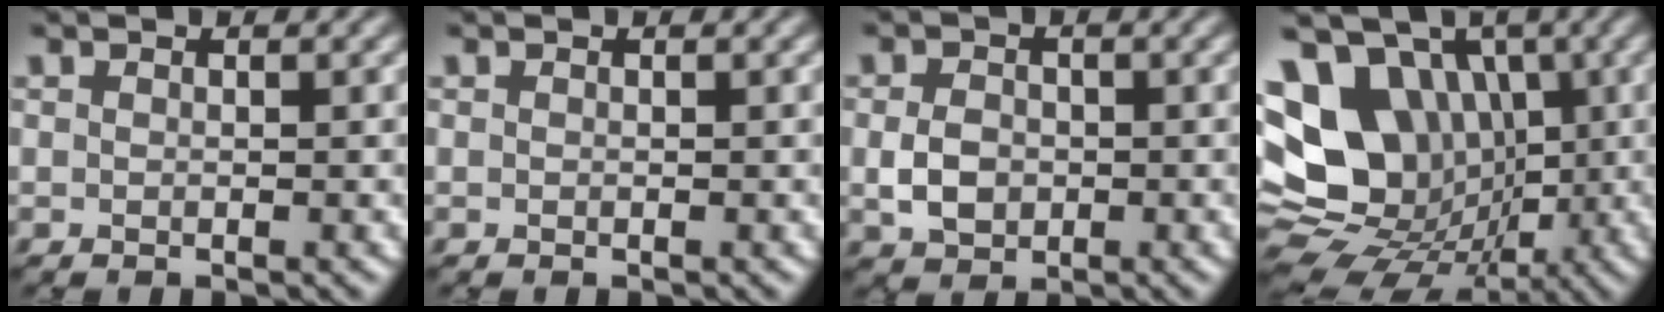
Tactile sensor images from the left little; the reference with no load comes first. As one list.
[{"total": 0.0}, {"total": 3.0, "force": [-0.3, 2.3, 1.9], "torque": [-0.039, -0.001, -0.011]}, {"total": 14.7, "force": [1.0, 12.2, 8.1], "torque": [-0.153, 0.002, 0.008]}]